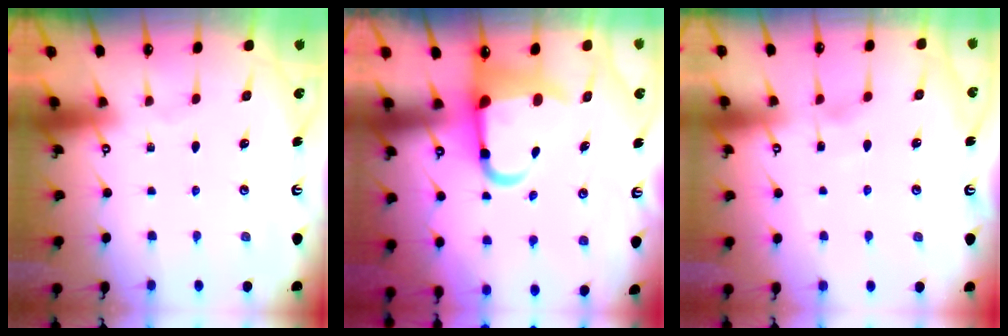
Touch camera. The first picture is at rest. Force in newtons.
{"total": 8.4, "press": 8.2, "slide": 1.6}
{"total": 3.0, "press": 2.9, "slide": 0.3}